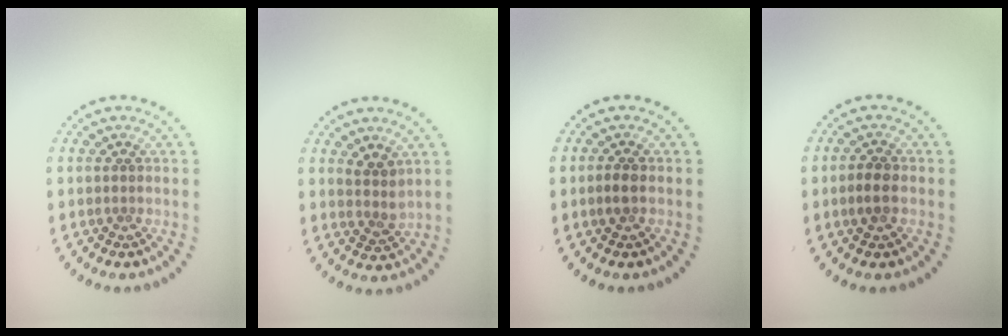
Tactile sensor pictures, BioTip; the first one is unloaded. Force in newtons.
{"total": 1.9, "press": 1.5, "slide": 1.1}
{"total": 1.3, "press": 1.3, "slide": 0.2}
{"total": 2.0, "press": 2.0, "slide": 0.2}